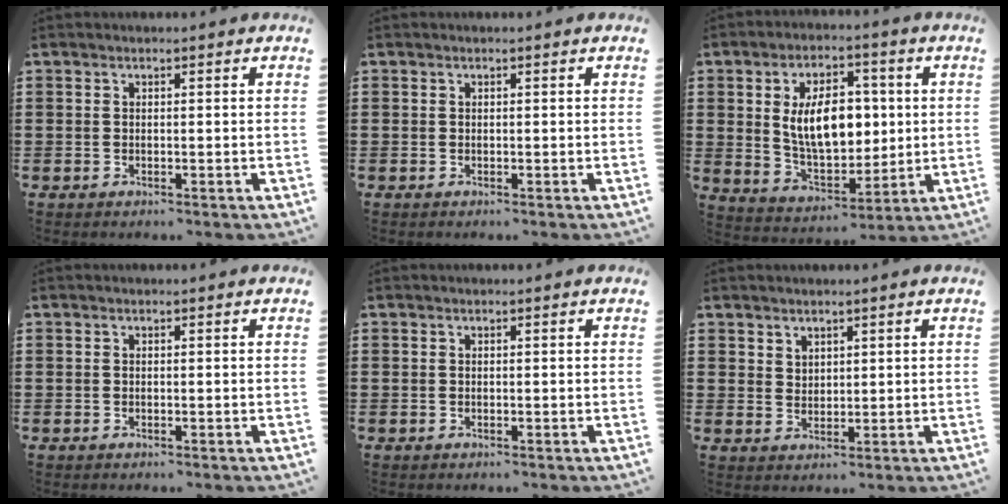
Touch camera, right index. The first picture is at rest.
{"total": 0.0}
{"total": 10.6, "force": [1.7, 6.3, 8.3], "torque": [-0.159, 0.007, 0.025]}
{"total": 0.0}
{"total": 0.0}
{"total": 2.4, "force": [1.9, 1.4, 0.1], "torque": [-0.007, 0.005, 0.038]}